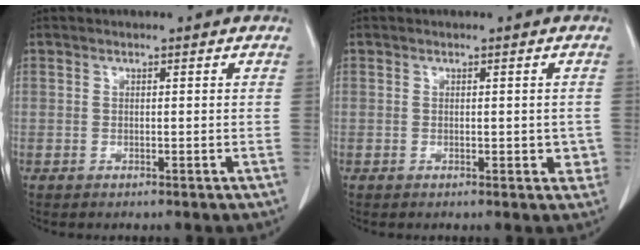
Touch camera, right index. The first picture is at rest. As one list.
[{"total": 2.7, "force": [-0.3, 1.6, 2.2], "torque": [-0.013, 0.002, -0.001]}]